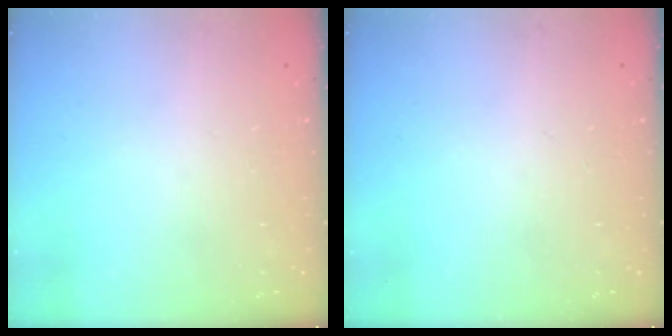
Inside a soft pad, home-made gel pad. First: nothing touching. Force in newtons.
{"total": 0.0}